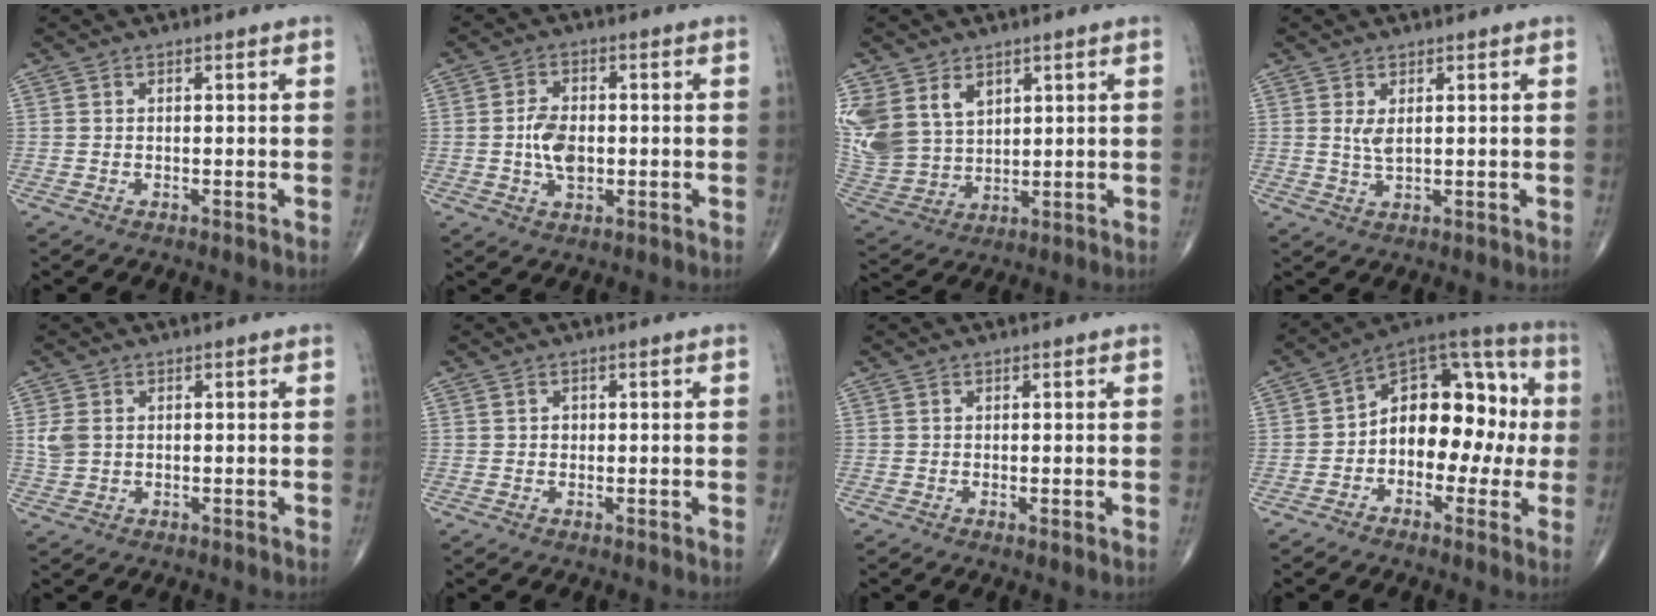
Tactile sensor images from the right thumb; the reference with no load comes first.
{"total": 6.4, "force": [-0.5, 3.9, 5.0], "torque": [-0.086, 0.001, -0.010]}
{"total": 16.9, "force": [6.5, 12.5, 9.3], "torque": [-0.216, -0.002, 0.152]}
{"total": 2.5, "force": [0.8, 1.0, 2.2], "torque": [-0.041, -0.008, 0.020]}
{"total": 3.2, "force": [0.5, 2.4, 2.0], "torque": [-0.043, 0.002, 0.013]}
{"total": 1.0, "force": [0.1, 0.8, 0.4], "torque": [-0.003, 0.002, 0.002]}
{"total": 0.8, "force": [0.0, 0.1, 0.8], "torque": [-0.017, -0.005, -0.001]}
{"total": 17.2, "force": [-0.8, 11.0, 13.2], "torque": [-0.144, 0.057, -0.025]}